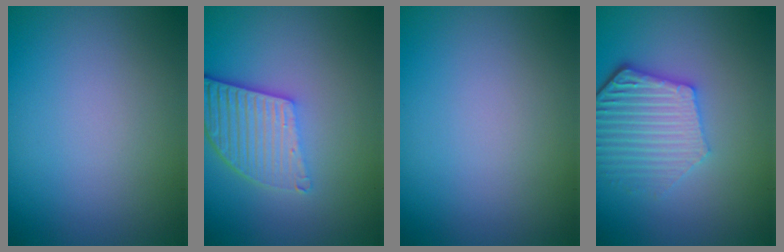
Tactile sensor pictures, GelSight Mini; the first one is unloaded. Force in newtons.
{"total": 5.4, "press": 3.9, "slide": 3.7}
{"total": 0.0}
{"total": 5.3, "press": 4.2, "slide": 3.2}